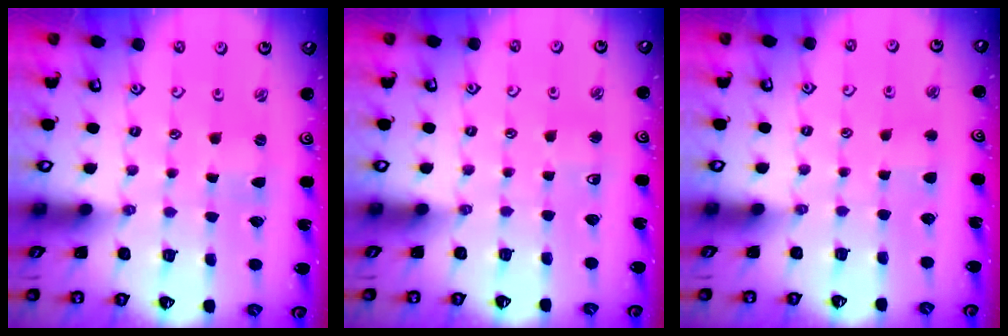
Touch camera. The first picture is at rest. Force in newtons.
{"total": 2.8, "press": 2.7, "slide": 0.7}
{"total": 2.9, "press": 2.8, "slide": 0.4}